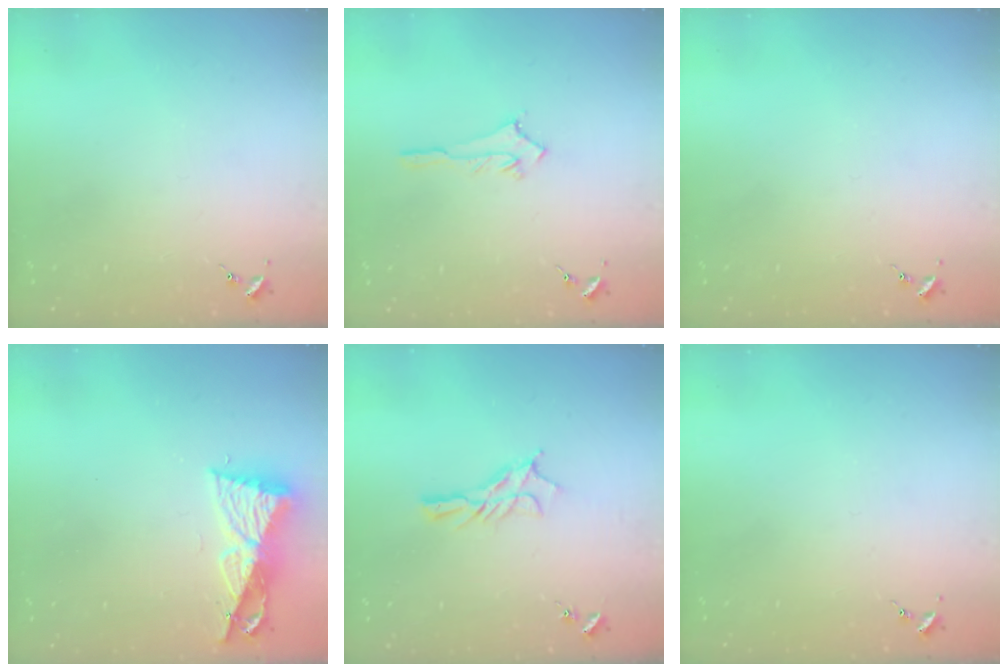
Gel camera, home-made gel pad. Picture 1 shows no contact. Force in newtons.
{"total": 4.8, "press": 4.8, "slide": 0.5}
{"total": 0.0}
{"total": 9.9, "press": 9.8, "slide": 0.6}
{"total": 8.6, "press": 8.5, "slide": 0.2}
{"total": 0.0}